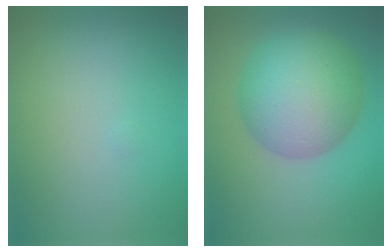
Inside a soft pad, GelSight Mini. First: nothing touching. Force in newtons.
{"total": 8.8, "press": 8.8, "slide": 0.1}